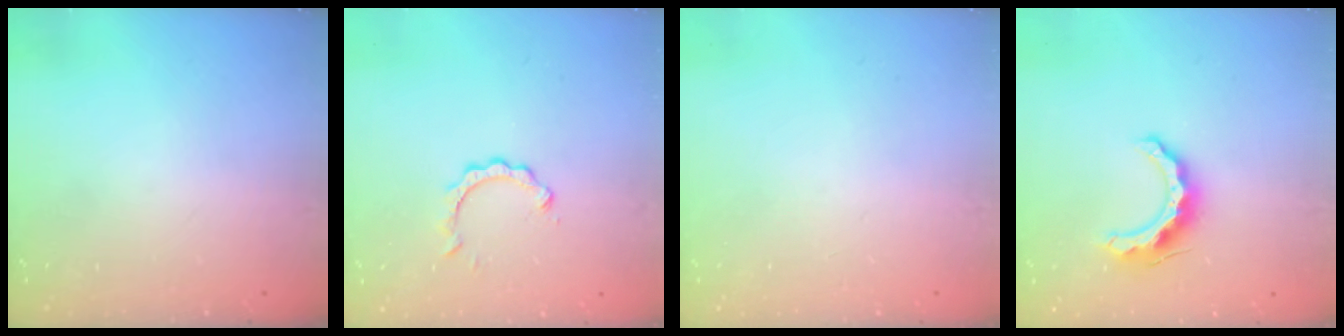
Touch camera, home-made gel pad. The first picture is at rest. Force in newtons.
{"total": 2.7, "press": 2.6, "slide": 0.3}
{"total": 0.0}
{"total": 10.8, "press": 10.7, "slide": 0.9}